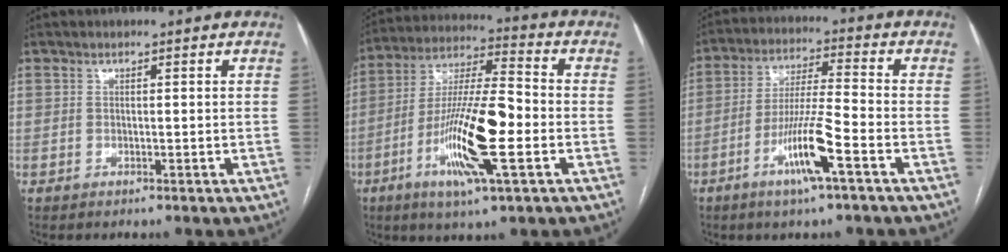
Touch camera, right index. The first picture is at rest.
{"total": 16.3, "force": [-4.7, 1.8, 15.5], "torque": [-0.298, -0.009, -0.086]}
{"total": 10.2, "force": [-4.8, 0.0, 9.1], "torque": [-0.174, -0.007, -0.091]}